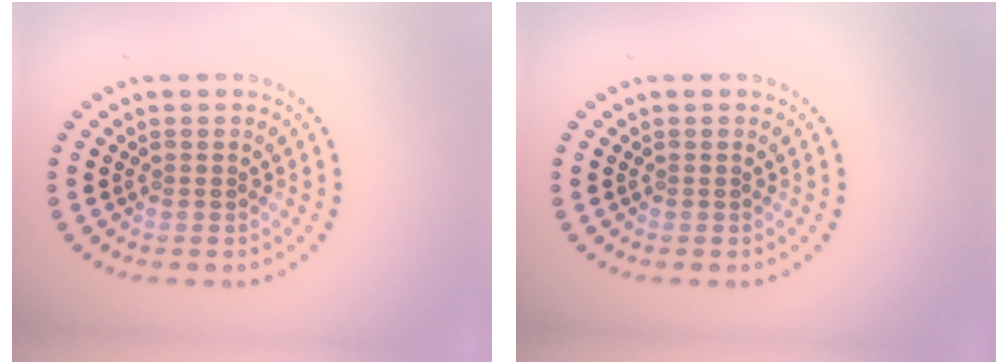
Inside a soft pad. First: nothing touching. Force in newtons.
{"total": 0.0}